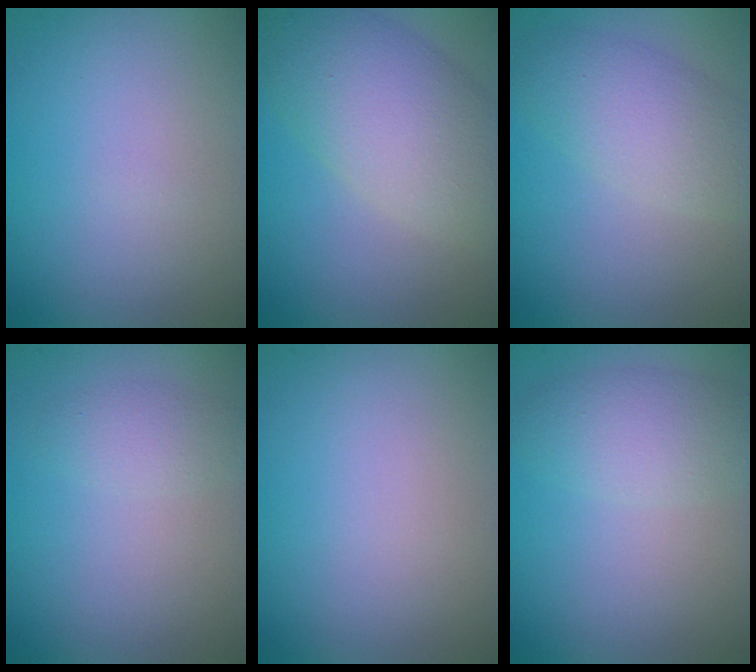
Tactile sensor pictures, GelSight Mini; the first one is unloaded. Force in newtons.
{"total": 7.6, "press": 7.6, "slide": 0.3}
{"total": 4.2, "press": 4.2, "slide": 0.1}
{"total": 1.6, "press": 1.6, "slide": 0.1}
{"total": 0.0}
{"total": 3.4, "press": 3.4, "slide": 0.1}